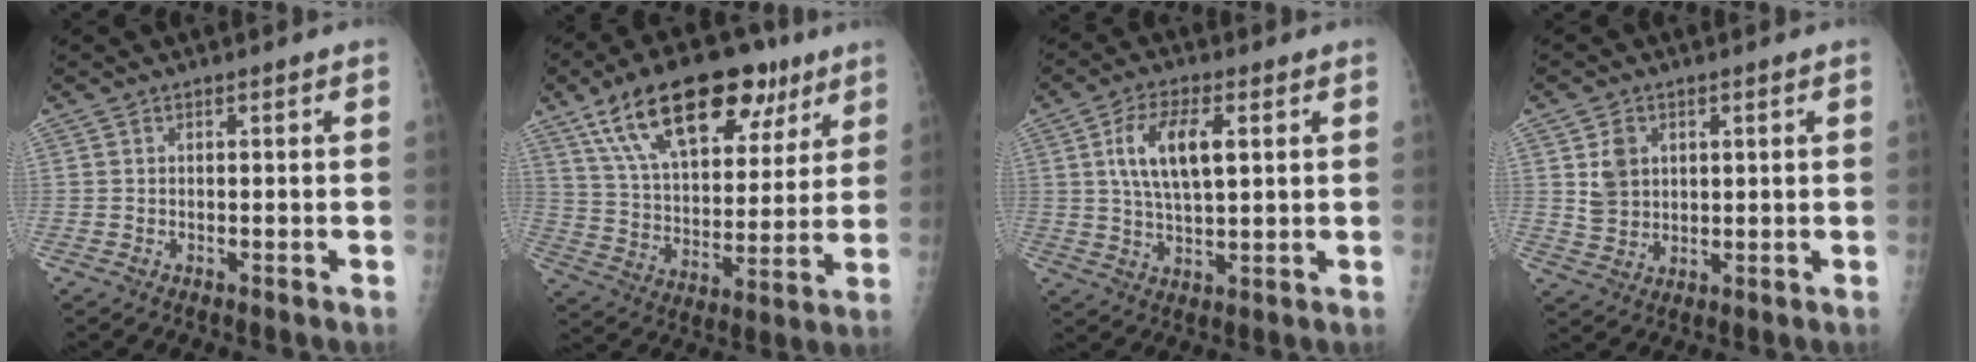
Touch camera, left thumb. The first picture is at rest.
{"total": 24.4, "force": [13.9, 12.0, 16.2], "torque": [-0.230, -0.016, 0.235]}
{"total": 10.0, "force": [2.7, 4.4, 8.6], "torque": [-0.158, -0.004, 0.051]}
{"total": 5.7, "force": [1.9, 4.6, 2.8], "torque": [-0.031, -0.012, 0.043]}